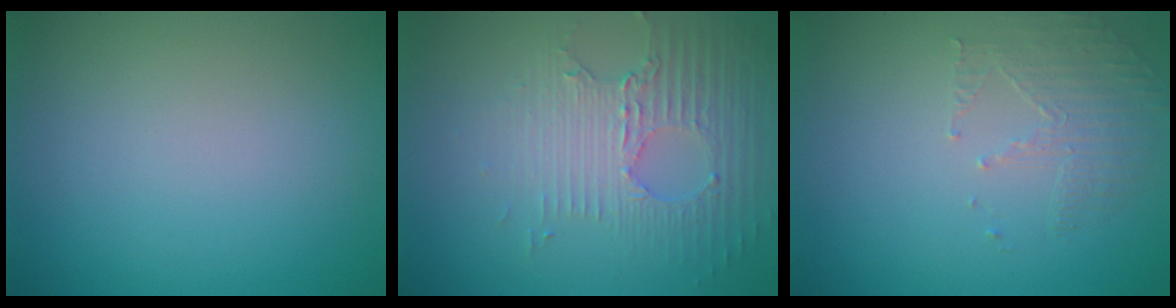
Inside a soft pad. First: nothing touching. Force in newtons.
{"total": 3.7, "press": 3.3, "slide": 1.7}
{"total": 1.7, "press": 0.9, "slide": 1.4}